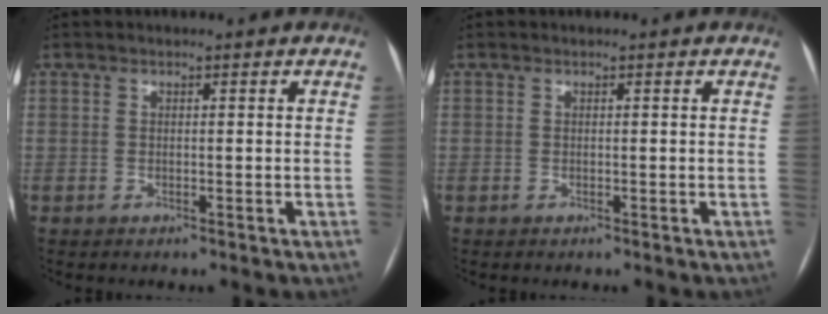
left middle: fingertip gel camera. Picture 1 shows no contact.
{"total": 0.0}